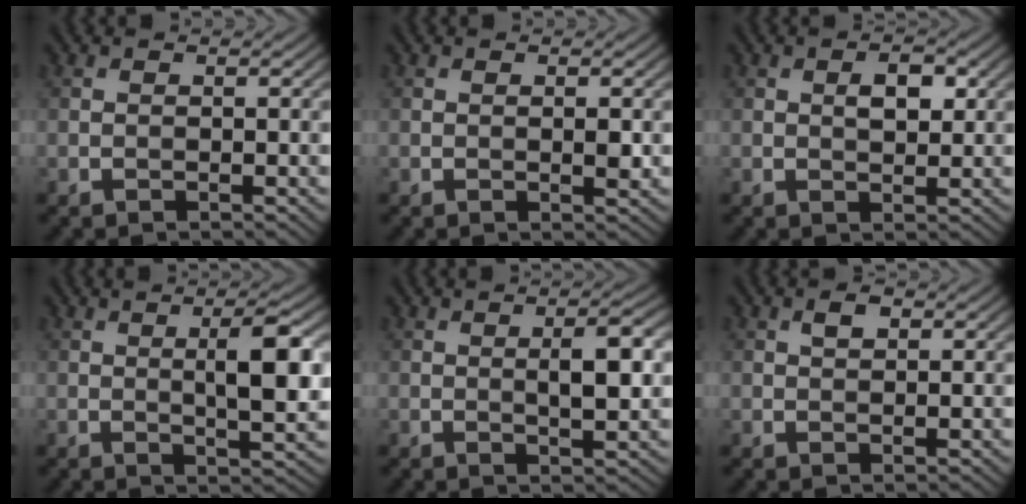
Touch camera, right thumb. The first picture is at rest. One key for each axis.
{"total": 1.1, "fx": 0.1, "fy": 0.2, "fz": 1.1, "tx": -0.020, "ty": -0.001, "tz": 0.001}
{"total": 2.9, "fx": 0.8, "fy": 1.5, "fz": 2.4, "tx": -0.036, "ty": 0.000, "tz": 0.012}
{"total": 6.3, "fx": 0.9, "fy": 1.5, "fz": 6.0, "tx": -0.098, "ty": 0.003, "tz": 0.015}
{"total": 4.5, "fx": 0.5, "fy": 1.2, "fz": 4.3, "tx": -0.073, "ty": 0.004, "tz": 0.009}
{"total": 1.5, "fx": 0.7, "fy": 0.7, "fz": 1.2, "tx": -0.022, "ty": 0.002, "tz": 0.011}